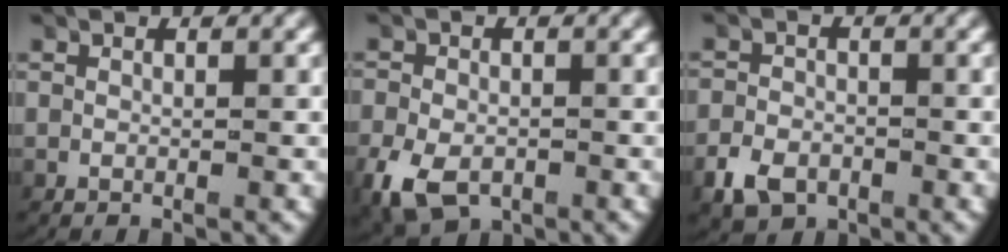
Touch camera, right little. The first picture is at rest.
{"total": 5.1, "force": [-2.5, 3.6, 2.6], "torque": [-0.070, -0.031, -0.028]}
{"total": 3.3, "force": [-2.2, 2.4, 1.0], "torque": [-0.025, -0.012, -0.036]}